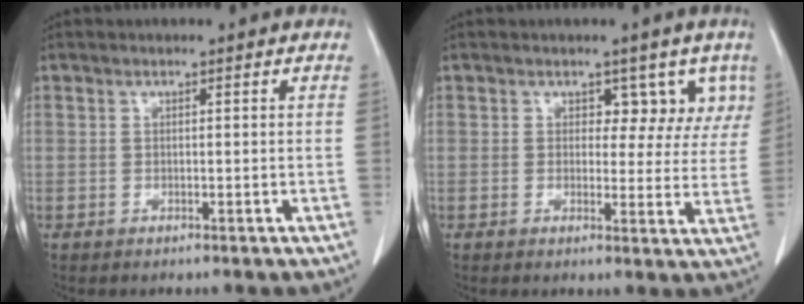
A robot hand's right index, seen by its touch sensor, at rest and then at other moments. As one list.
[{"total": 5.4, "force": [3.3, 3.6, 2.5], "torque": [-0.003, -0.003, 0.027]}]